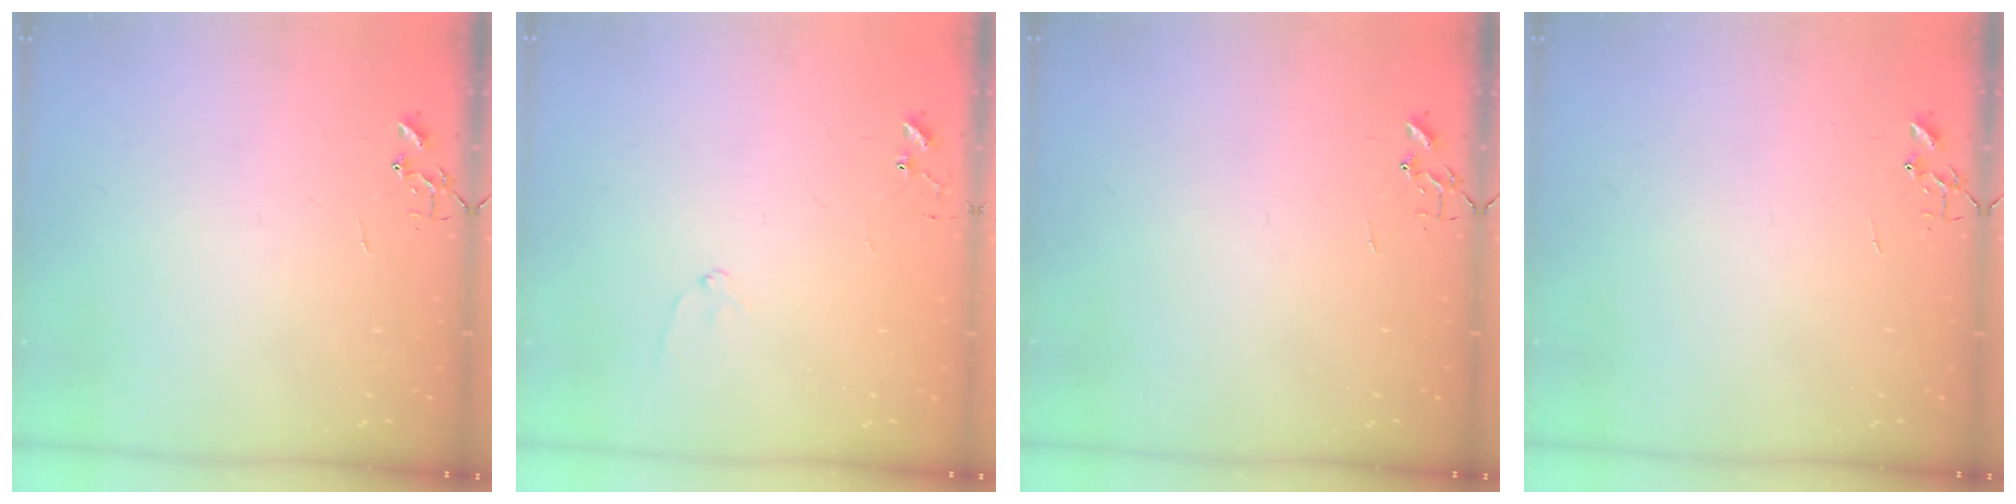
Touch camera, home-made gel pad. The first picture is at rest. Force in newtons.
{"total": 6.6, "press": 6.6, "slide": 0.8}
{"total": 0.0}
{"total": 0.0}